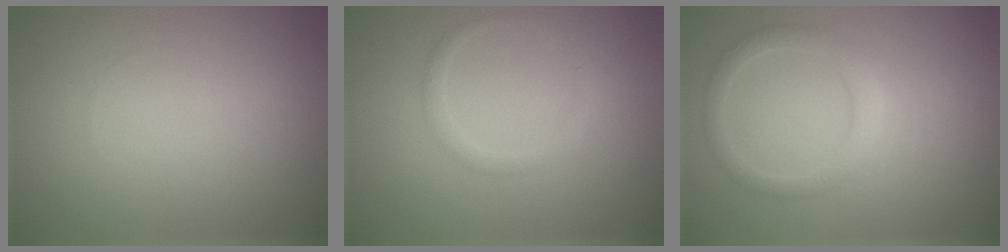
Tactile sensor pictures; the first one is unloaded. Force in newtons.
{"total": 1.2, "press": 1.2, "slide": 0.1}
{"total": 2.2, "press": 2.2, "slide": 0.1}